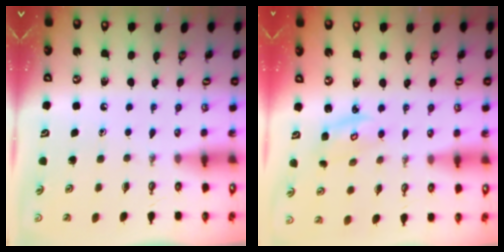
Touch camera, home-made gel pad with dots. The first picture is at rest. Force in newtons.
{"total": 3.0, "press": 3.0, "slide": 0.3}